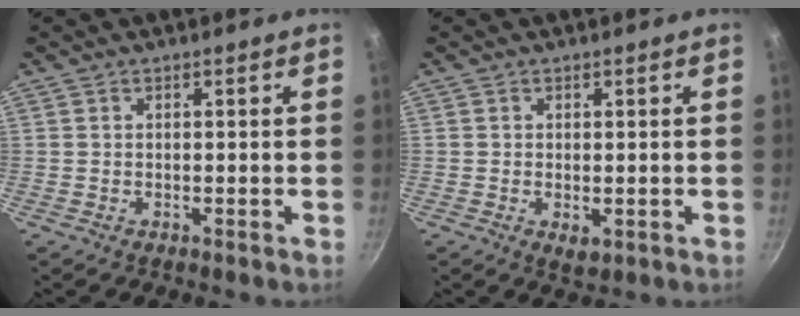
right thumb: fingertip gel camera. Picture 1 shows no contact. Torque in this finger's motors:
{"motor_torque": [-0.30, 0.12, -0.26, -0.04, 0.09]}